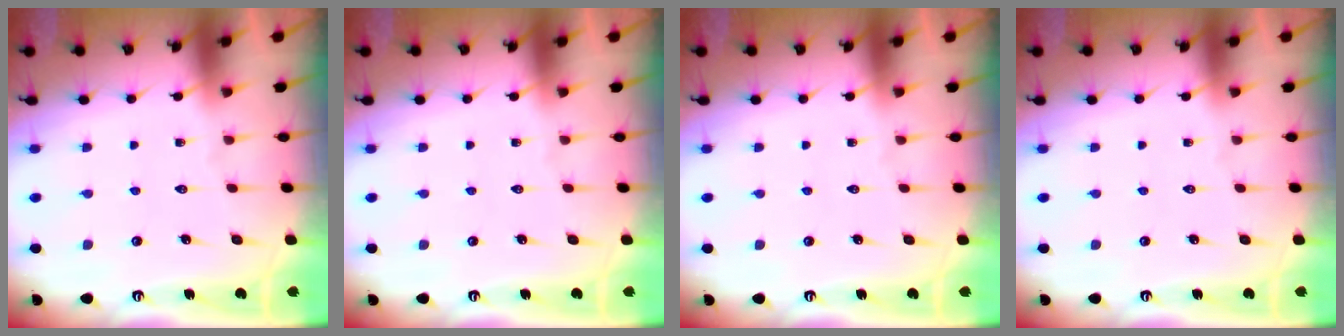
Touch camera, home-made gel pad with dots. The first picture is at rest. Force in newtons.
{"total": 0.0}
{"total": 0.0}
{"total": 0.0}